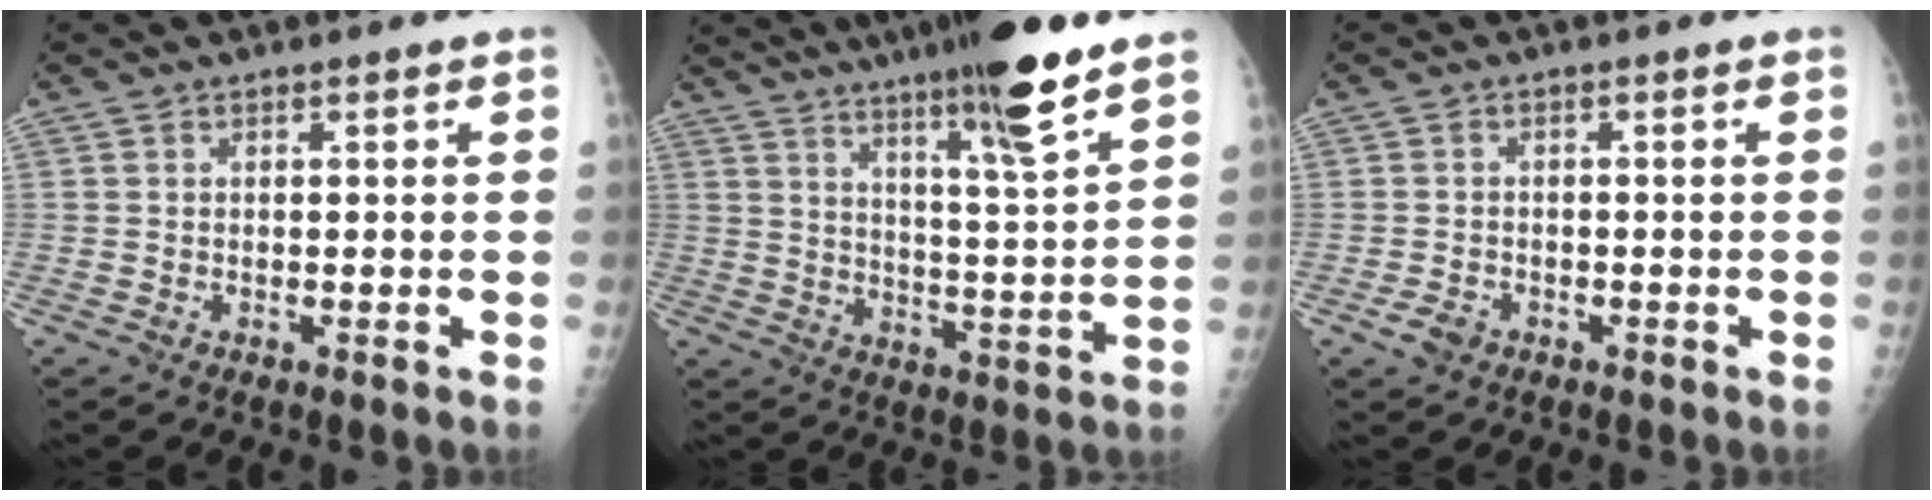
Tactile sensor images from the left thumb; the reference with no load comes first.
{"total": 15.0, "force": [10.2, 0.9, 11.0], "torque": [-0.169, -0.057, 0.161]}
{"total": 2.7, "force": [-1.5, 1.9, 1.2], "torque": [-0.019, 0.005, -0.023]}